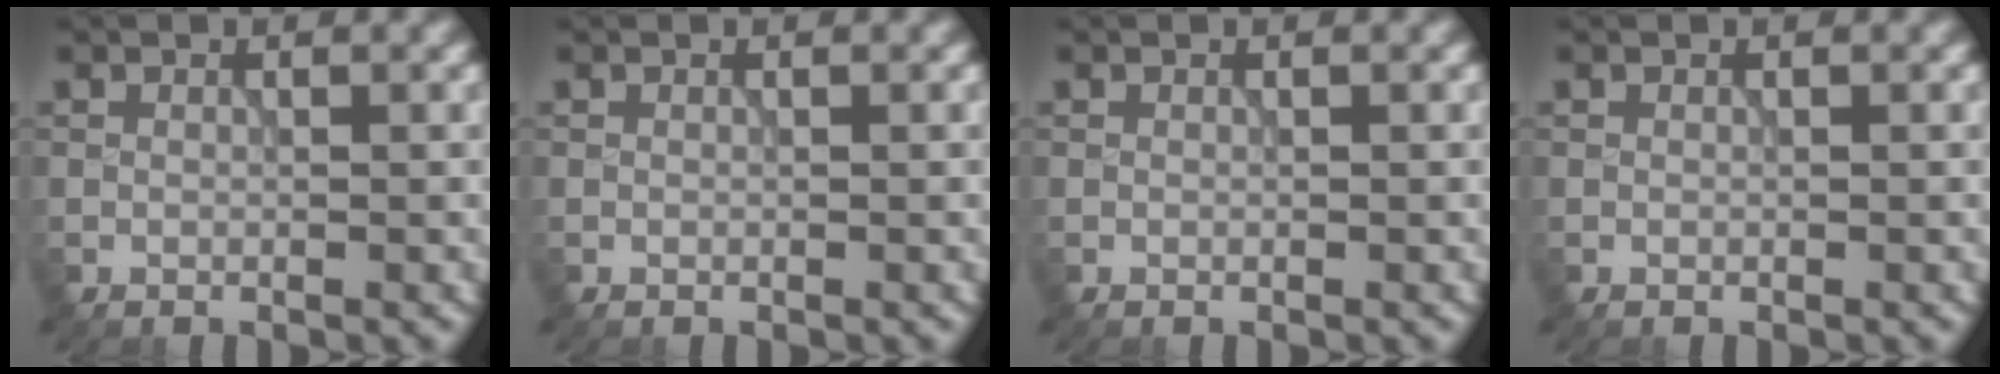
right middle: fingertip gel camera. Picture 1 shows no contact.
{"total": 0.0}
{"total": 0.0}
{"total": 0.0}